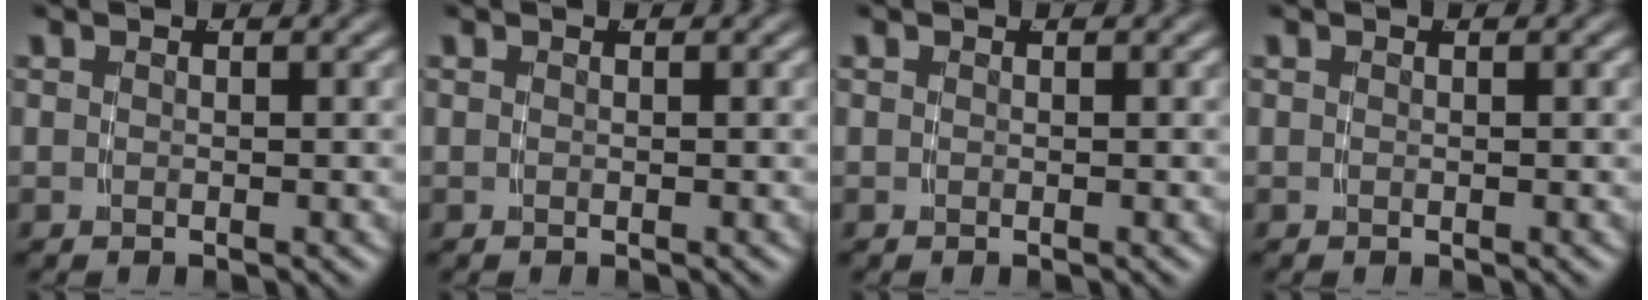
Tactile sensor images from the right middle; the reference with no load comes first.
{"total": 0.0}
{"total": 0.0}
{"total": 0.0}